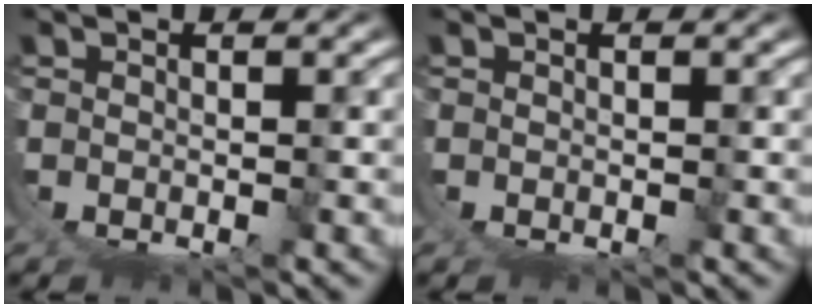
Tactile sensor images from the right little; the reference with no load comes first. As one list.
[{"total": 0.0}]